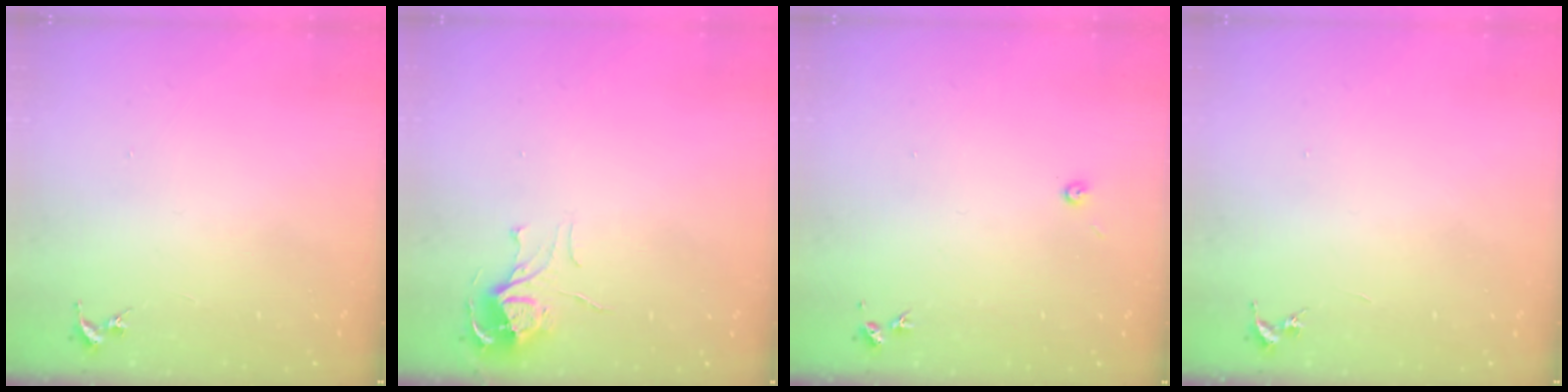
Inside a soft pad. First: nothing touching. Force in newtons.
{"total": 7.0, "press": 7.0, "slide": 0.6}
{"total": 3.5, "press": 3.5, "slide": 0.3}
{"total": 0.0}